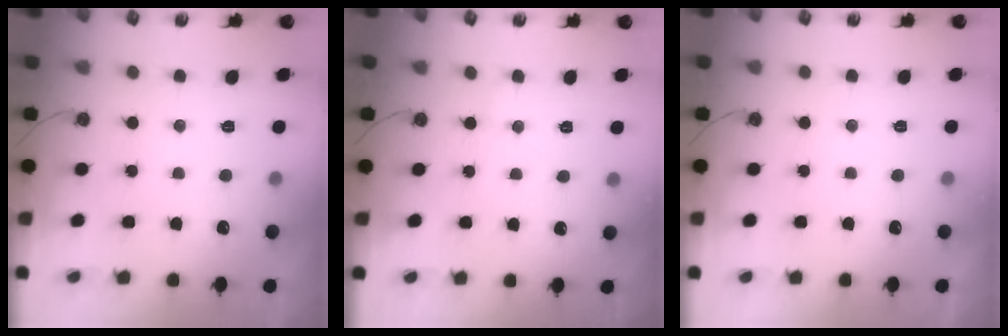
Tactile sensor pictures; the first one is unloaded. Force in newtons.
{"total": 2.6, "press": 2.5, "slide": 0.5}
{"total": 2.2, "press": 2.2, "slide": 0.4}